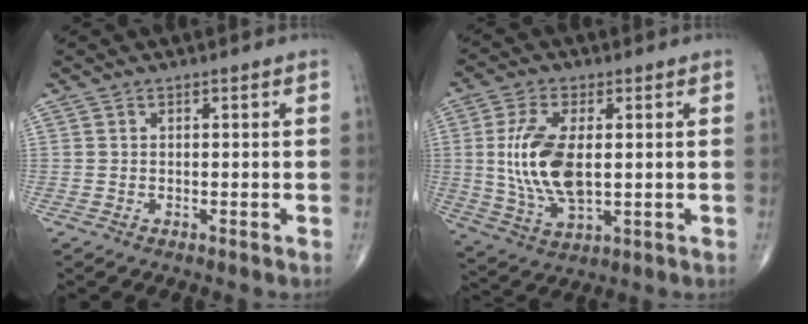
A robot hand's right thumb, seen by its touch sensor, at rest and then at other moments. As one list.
[{"total": 12.9, "force": [0.8, 6.1, 11.3], "torque": [-0.234, -0.011, 0.023]}]